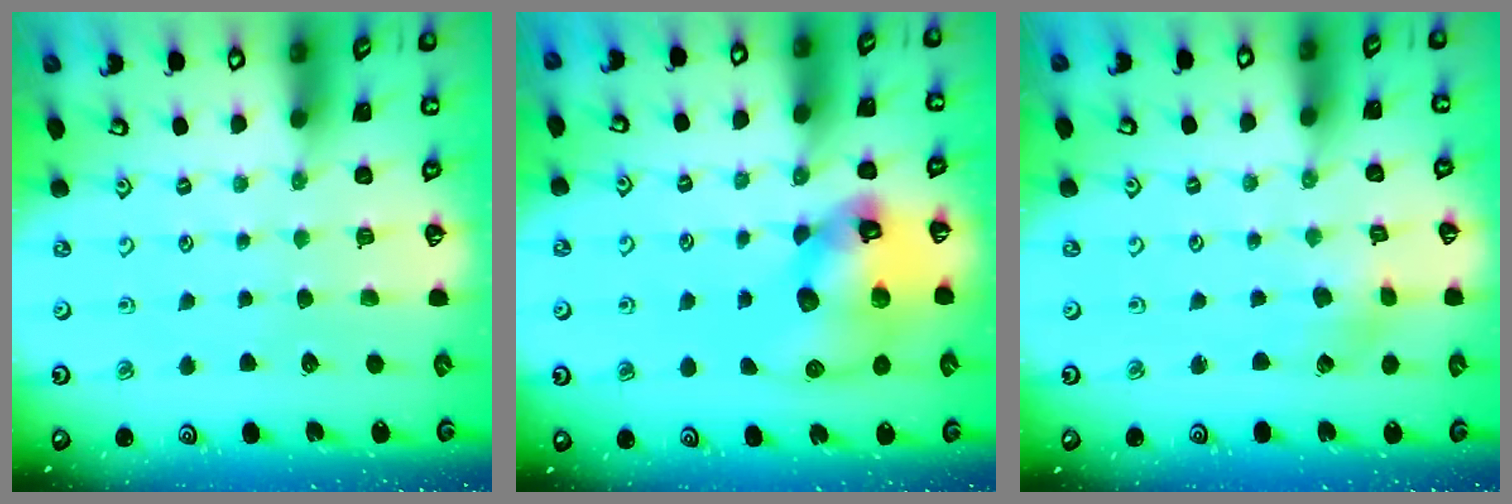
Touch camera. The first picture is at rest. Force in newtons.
{"total": 15.7, "press": 15.5, "slide": 2.4}
{"total": 2.5, "press": 2.4, "slide": 0.4}